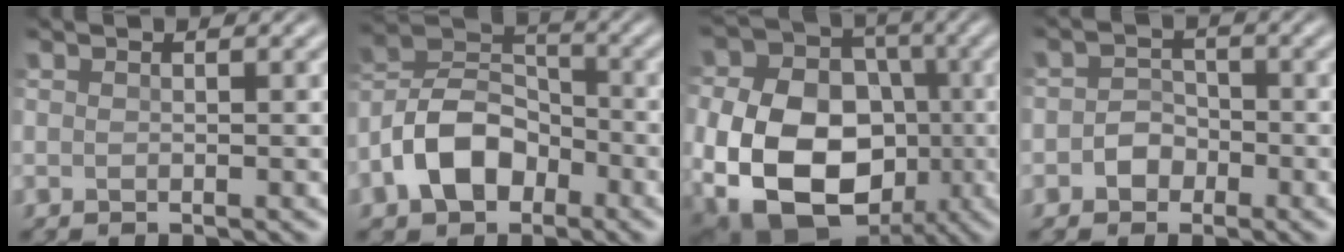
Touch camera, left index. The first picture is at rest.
{"total": 6.8, "force": [-3.2, 4.6, 3.8], "torque": [-0.071, 0.009, -0.074]}
{"total": 16.3, "force": [-3.9, 12.2, 10.1], "torque": [-0.172, -0.034, -0.067]}
{"total": 2.1, "force": [-0.8, 1.7, 0.7], "torque": [-0.005, 0.006, -0.019]}